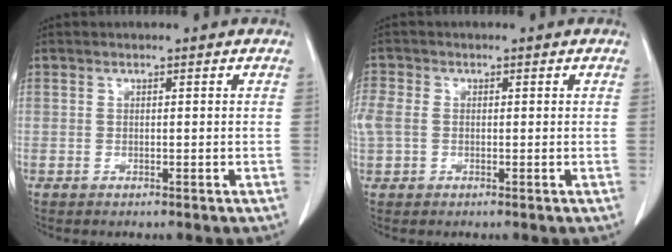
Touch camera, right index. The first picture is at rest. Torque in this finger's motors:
{"motor_torque": [1.39, -0.14, 0.58, 0.11]}